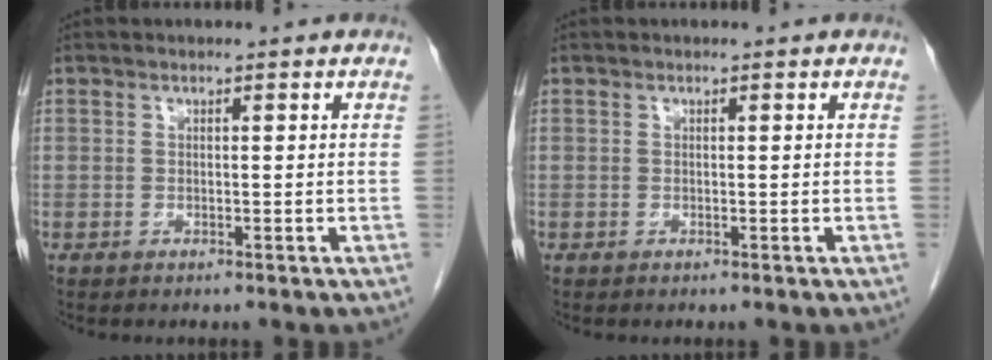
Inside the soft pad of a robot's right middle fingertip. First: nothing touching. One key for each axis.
{"total": 0.0}